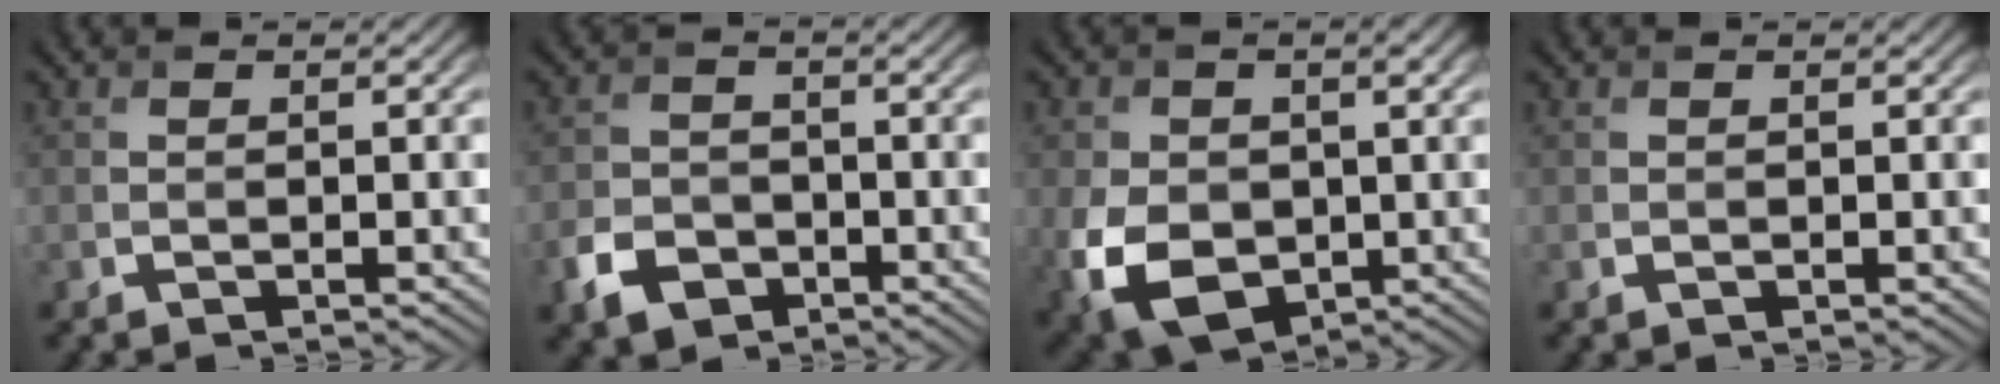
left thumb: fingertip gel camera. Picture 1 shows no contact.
{"total": 5.0, "force": [-2.7, 3.6, 2.2], "torque": [-0.050, -0.005, -0.062]}
{"total": 11.1, "force": [-1.5, 7.8, 7.8], "torque": [-0.180, -0.020, -0.032]}
{"total": 0.0}